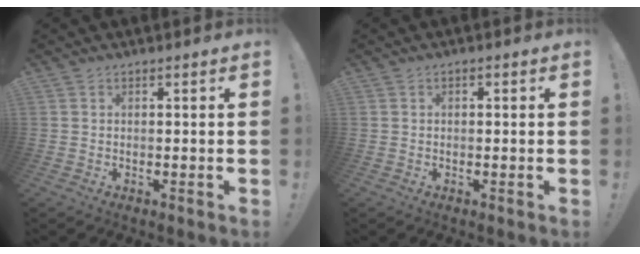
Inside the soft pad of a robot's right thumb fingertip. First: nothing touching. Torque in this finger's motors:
{"motor_torque": [-0.17, 0.06, -0.02, 0.04, 0.11]}